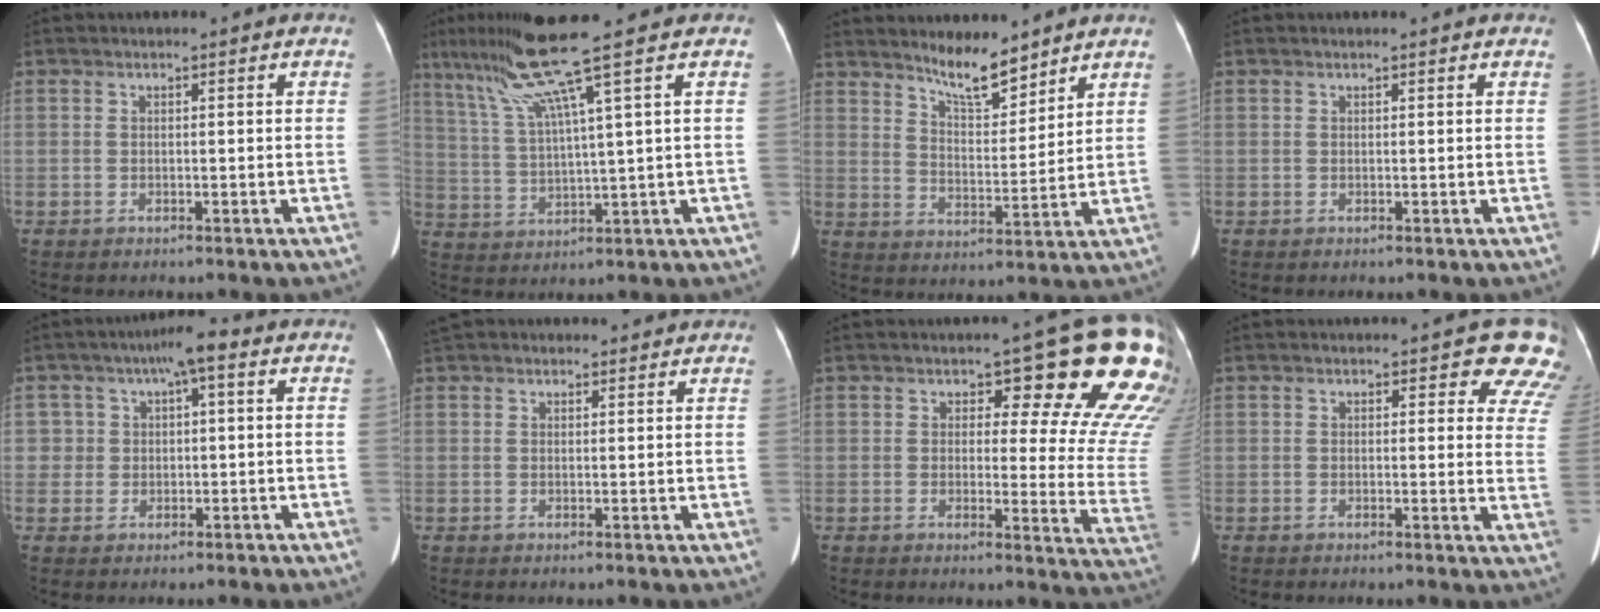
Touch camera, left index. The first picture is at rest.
{"total": 10.6, "force": [6.6, -2.8, 7.8], "torque": [-0.143, 0.014, 0.120]}
{"total": 7.4, "force": [6.5, 1.3, 3.3], "torque": [-0.064, -0.011, 0.118]}
{"total": 2.1, "force": [2.0, 0.2, 0.8], "torque": [-0.013, 0.017, 0.015]}
{"total": 4.3, "force": [1.2, 3.2, 2.5], "torque": [-0.031, 0.019, 0.015]}
{"total": 4.7, "force": [4.3, 1.6, 1.0], "torque": [-0.015, 0.031, 0.064]}
{"total": 17.1, "force": [11.4, 5.5, 11.5], "torque": [-0.115, -0.044, 0.105]}
{"total": 8.2, "force": [6.5, 3.6, 3.4], "torque": [0.001, -0.024, 0.036]}